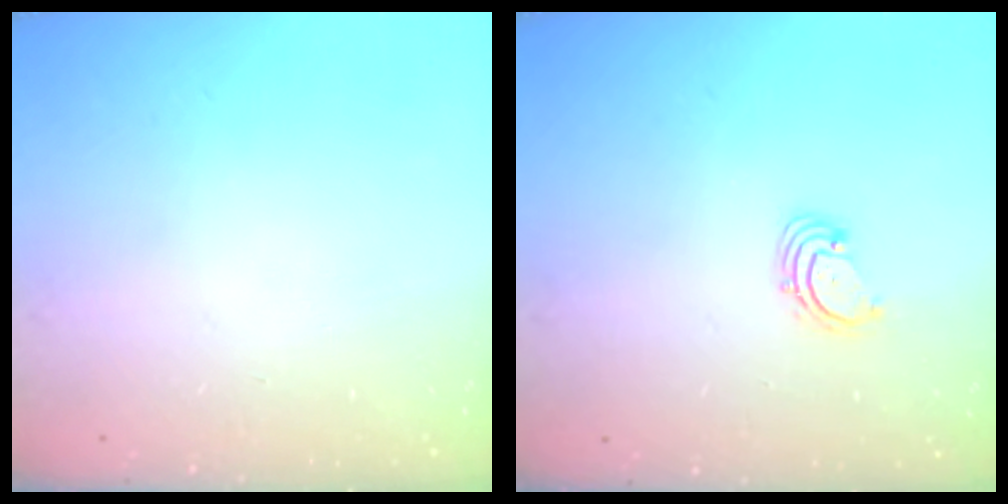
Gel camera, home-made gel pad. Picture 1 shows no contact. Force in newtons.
{"total": 1.6, "press": 1.6, "slide": 0.2}